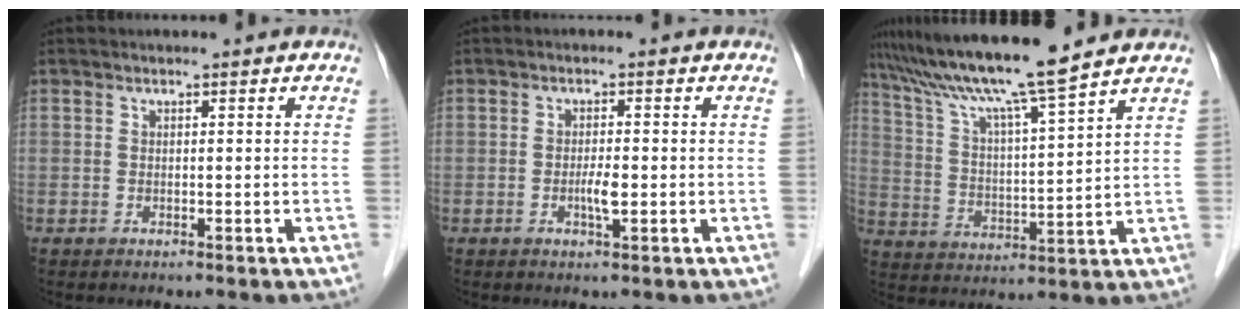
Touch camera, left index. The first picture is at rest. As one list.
[{"total": 2.3, "force": [-0.5, 0.3, 2.2], "torque": [-0.044, -0.001, -0.009]}, {"total": 13.8, "force": [11.7, -1.3, 7.1], "torque": [-0.132, 0.010, 0.203]}]